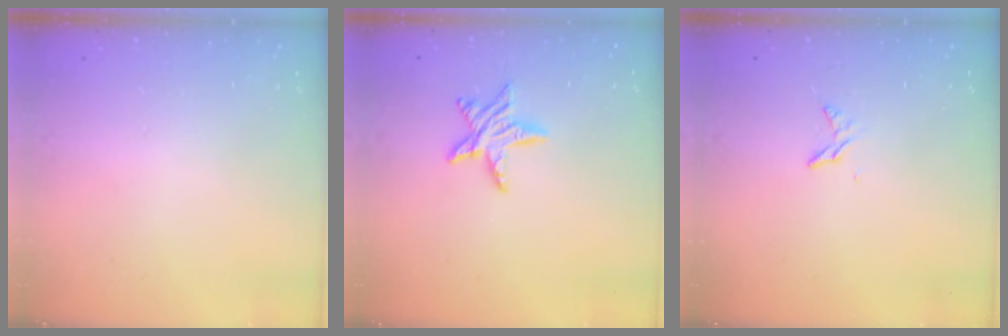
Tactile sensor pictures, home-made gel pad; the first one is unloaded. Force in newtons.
{"total": 8.5, "press": 8.4, "slide": 0.5}
{"total": 4.0, "press": 4.0, "slide": 0.3}